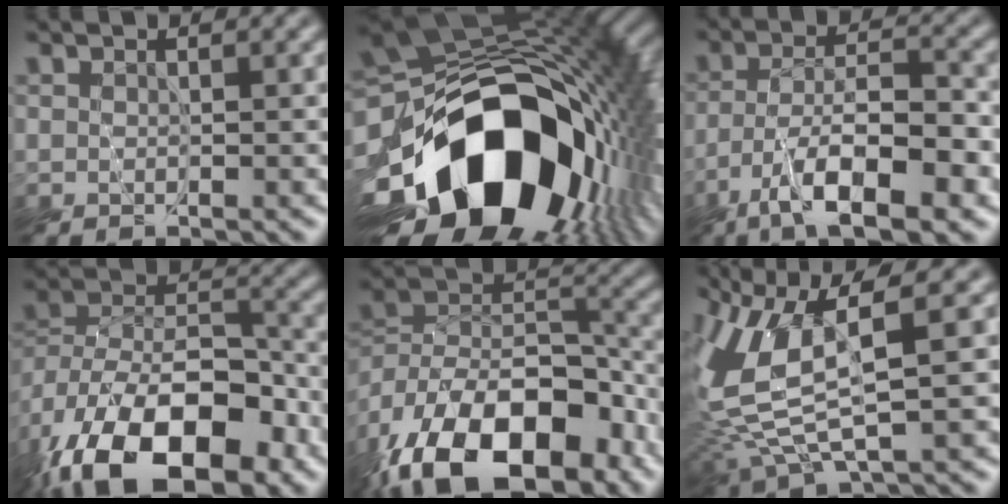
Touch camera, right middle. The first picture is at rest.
{"total": 18.6, "force": [-7.0, 11.8, 12.6], "torque": [-0.226, -0.030, -0.100]}
{"total": 9.1, "force": [-5.2, 2.8, 6.9], "torque": [-0.112, 0.005, -0.091]}
{"total": 16.5, "force": [-10.0, 8.6, 10.0], "torque": [-0.161, -0.017, -0.161]}
{"total": 17.5, "force": [-11.7, 8.8, 9.5], "torque": [-0.171, -0.005, -0.193]}
{"total": 8.2, "force": [1.6, 2.8, 7.5], "torque": [-0.185, -0.009, 0.034]}